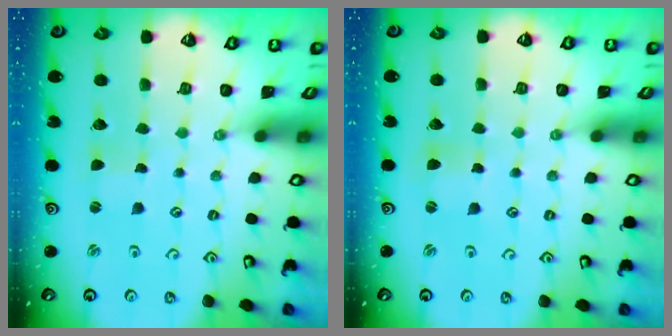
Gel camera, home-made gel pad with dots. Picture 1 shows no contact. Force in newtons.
{"total": 1.1, "press": 1.0, "slide": 0.2}